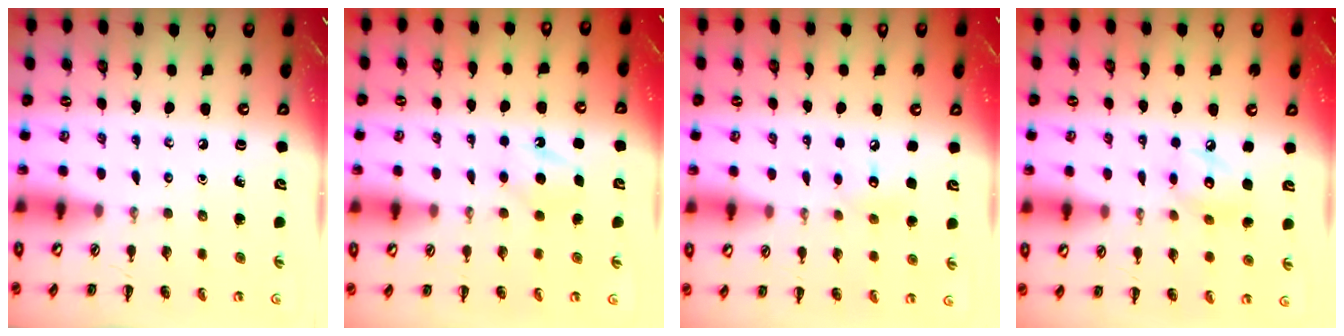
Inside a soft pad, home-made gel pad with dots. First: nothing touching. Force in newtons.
{"total": 5.2, "press": 5.0, "slide": 1.5}
{"total": 6.8, "press": 6.7, "slide": 0.9}
{"total": 8.6, "press": 8.6, "slide": 0.3}